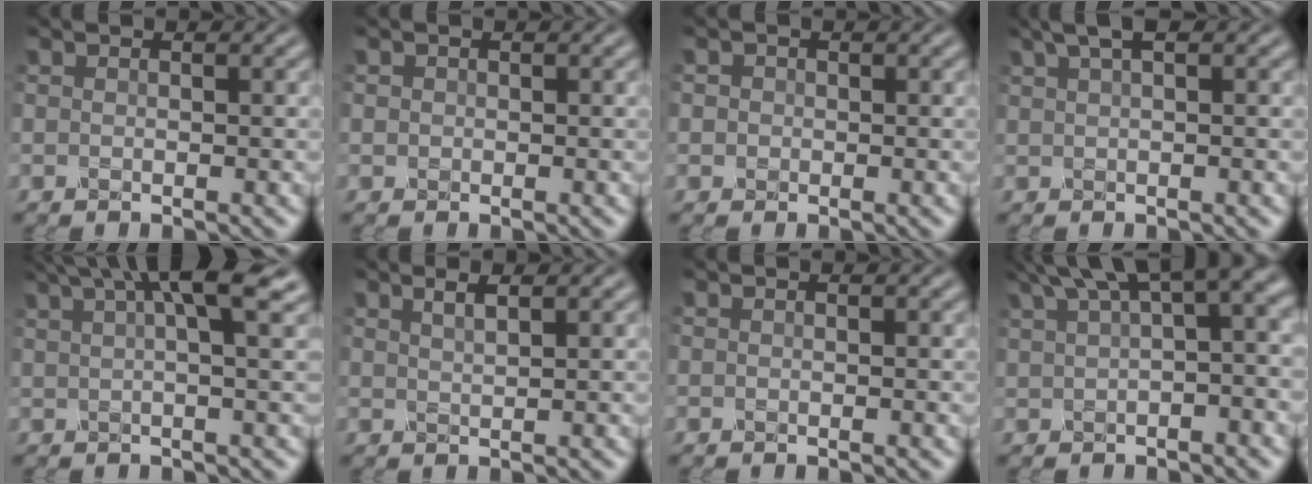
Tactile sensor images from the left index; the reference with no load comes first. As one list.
[{"total": 0.8, "force": [0.0, -0.4, -0.8], "torque": [0.002, 0.000, 0.009]}, {"total": 0.7, "force": [-0.2, 0.2, -0.7], "torque": [0.005, 0.000, 0.007]}, {"total": 1.8, "force": [1.3, -0.1, 1.2], "torque": [-0.022, 0.007, 0.028]}, {"total": 7.1, "force": [3.9, 0.9, 5.9], "torque": [-0.048, 0.028, 0.049]}, {"total": 1.1, "force": [1.1, -0.4, 0.0], "torque": [-0.007, 0.009, 0.023]}, {"total": 0.0}, {"total": 7.2, "force": [3.3, 1.5, 6.3], "torque": [-0.073, 0.030, 0.062]}]